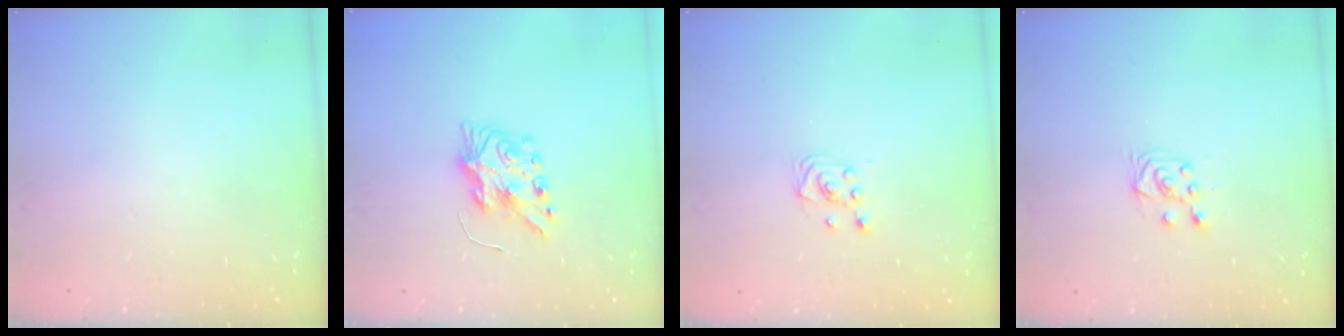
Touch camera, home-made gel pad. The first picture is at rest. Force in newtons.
{"total": 7.7, "press": 7.7, "slide": 0.3}
{"total": 2.6, "press": 2.4, "slide": 1.0}
{"total": 6.3, "press": 6.3, "slide": 0.7}